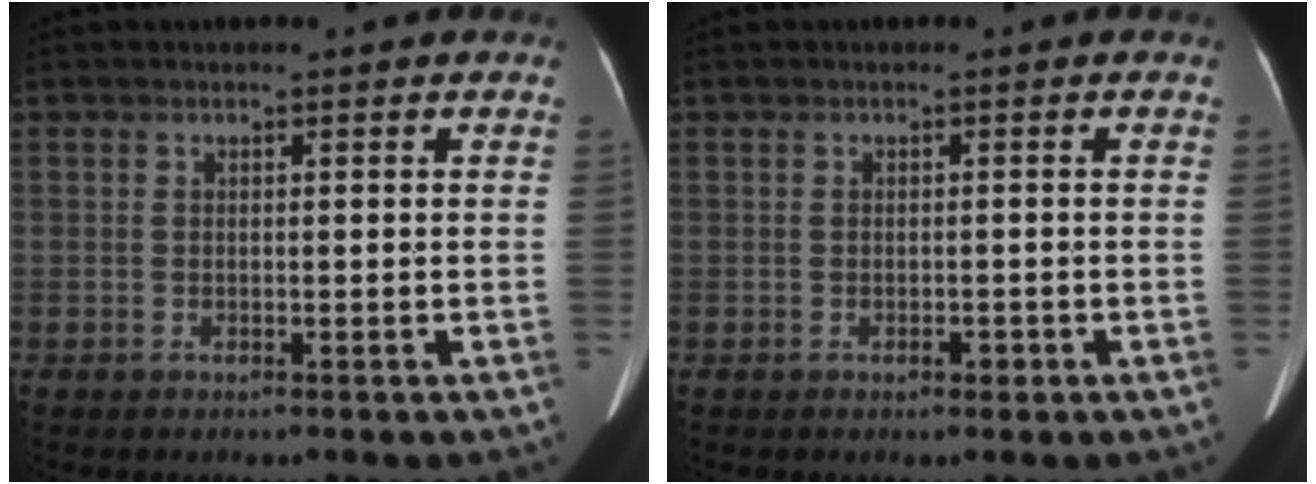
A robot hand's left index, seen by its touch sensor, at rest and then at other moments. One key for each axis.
{"total": 0.9, "fx": -0.6, "fy": 0.4, "fz": 0.6, "tx": -0.009, "ty": 0.000, "tz": -0.006}